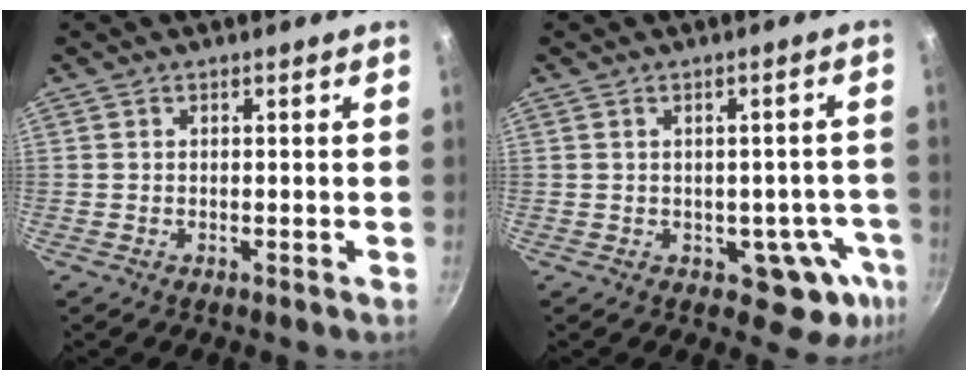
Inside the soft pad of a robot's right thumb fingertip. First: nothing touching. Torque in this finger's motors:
{"motor_torque": [1.26, 0.83, -0.24, -0.13, 0.08]}